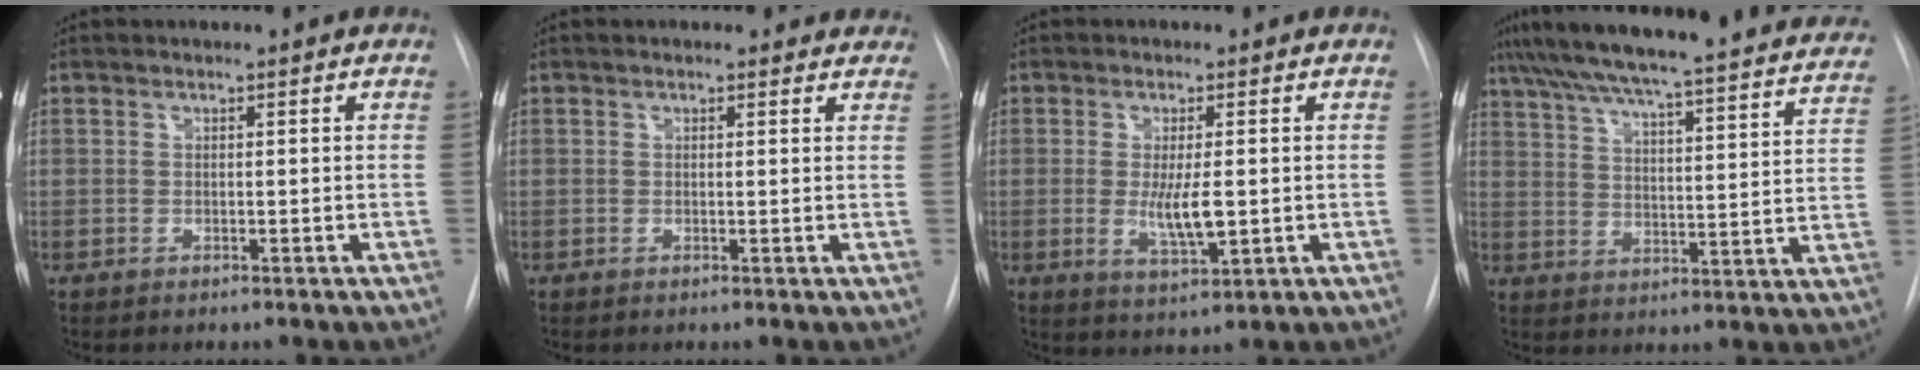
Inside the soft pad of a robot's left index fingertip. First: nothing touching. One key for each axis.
{"total": 3.3, "fx": 2.9, "fy": 1.5, "fz": 0.2, "tx": 0.015, "ty": -0.006, "tz": 0.012}
{"total": 5.3, "fx": -0.3, "fy": 1.4, "fz": 5.2, "tx": -0.096, "ty": -0.013, "tz": -0.001}
{"total": 34.6, "fx": 30.9, "fy": 3.8, "fz": 14.9, "tx": -0.235, "ty": -0.060, "tz": 0.383}